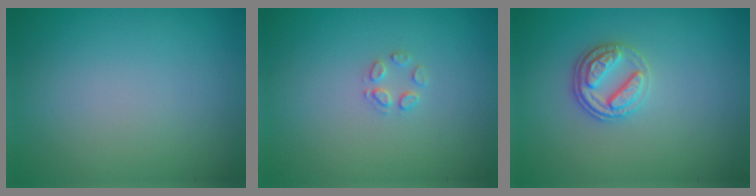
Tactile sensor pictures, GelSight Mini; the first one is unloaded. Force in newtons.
{"total": 1.2, "press": 1.2, "slide": 0.1}
{"total": 2.8, "press": 2.6, "slide": 1.1}